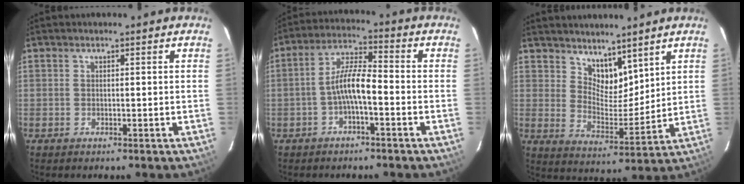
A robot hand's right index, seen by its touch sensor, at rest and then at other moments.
{"total": 6.6, "force": [-2.5, 1.5, 6.0], "torque": [-0.124, 0.016, -0.047]}
{"total": 8.5, "force": [6.5, 4.3, 3.3], "torque": [-0.043, -0.001, 0.123]}